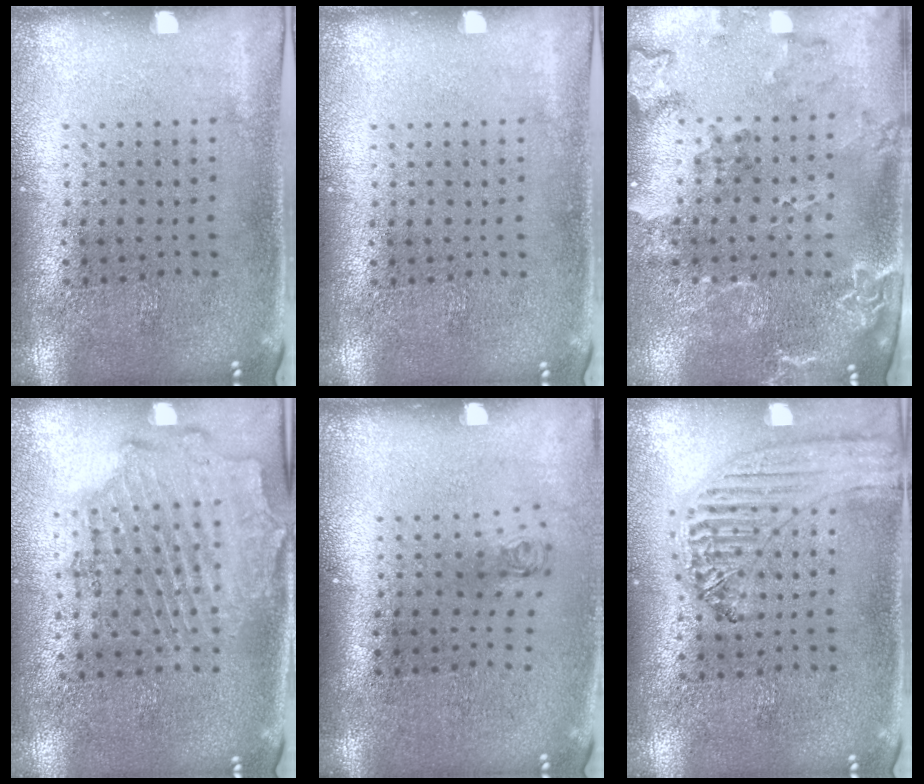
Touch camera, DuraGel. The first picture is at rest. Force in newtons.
{"total": 0.0}
{"total": 2.1, "press": 2.0, "slide": 0.8}
{"total": 1.9, "press": 1.7, "slide": 0.9}
{"total": 0.7, "press": 0.3, "slide": 0.6}
{"total": 1.2, "press": 1.2, "slide": 0.1}